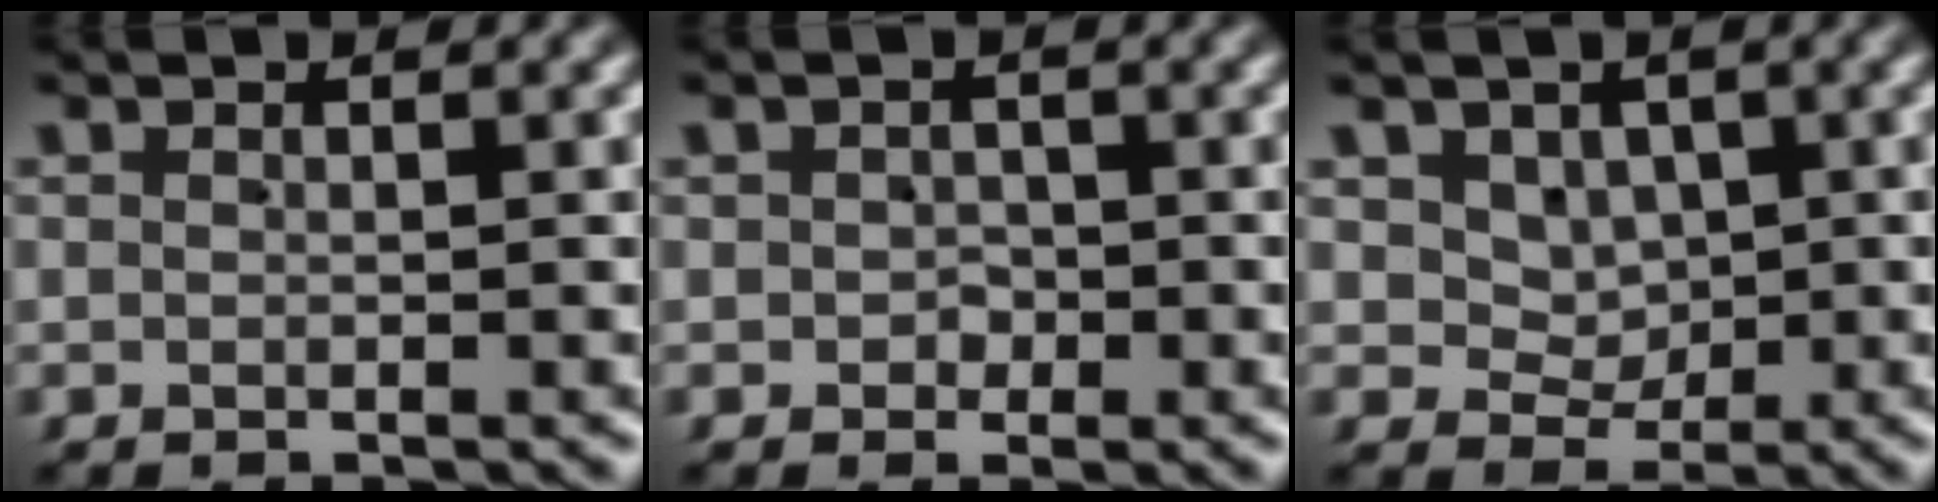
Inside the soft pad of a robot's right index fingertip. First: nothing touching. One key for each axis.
{"total": 1.4, "fx": -0.4, "fy": 1.3, "fz": 0.2, "tx": 0.010, "ty": -0.002, "tz": -0.007}
{"total": 3.8, "fx": 1.2, "fy": 3.4, "fz": 1.3, "tx": -0.013, "ty": -0.009, "tz": 0.028}